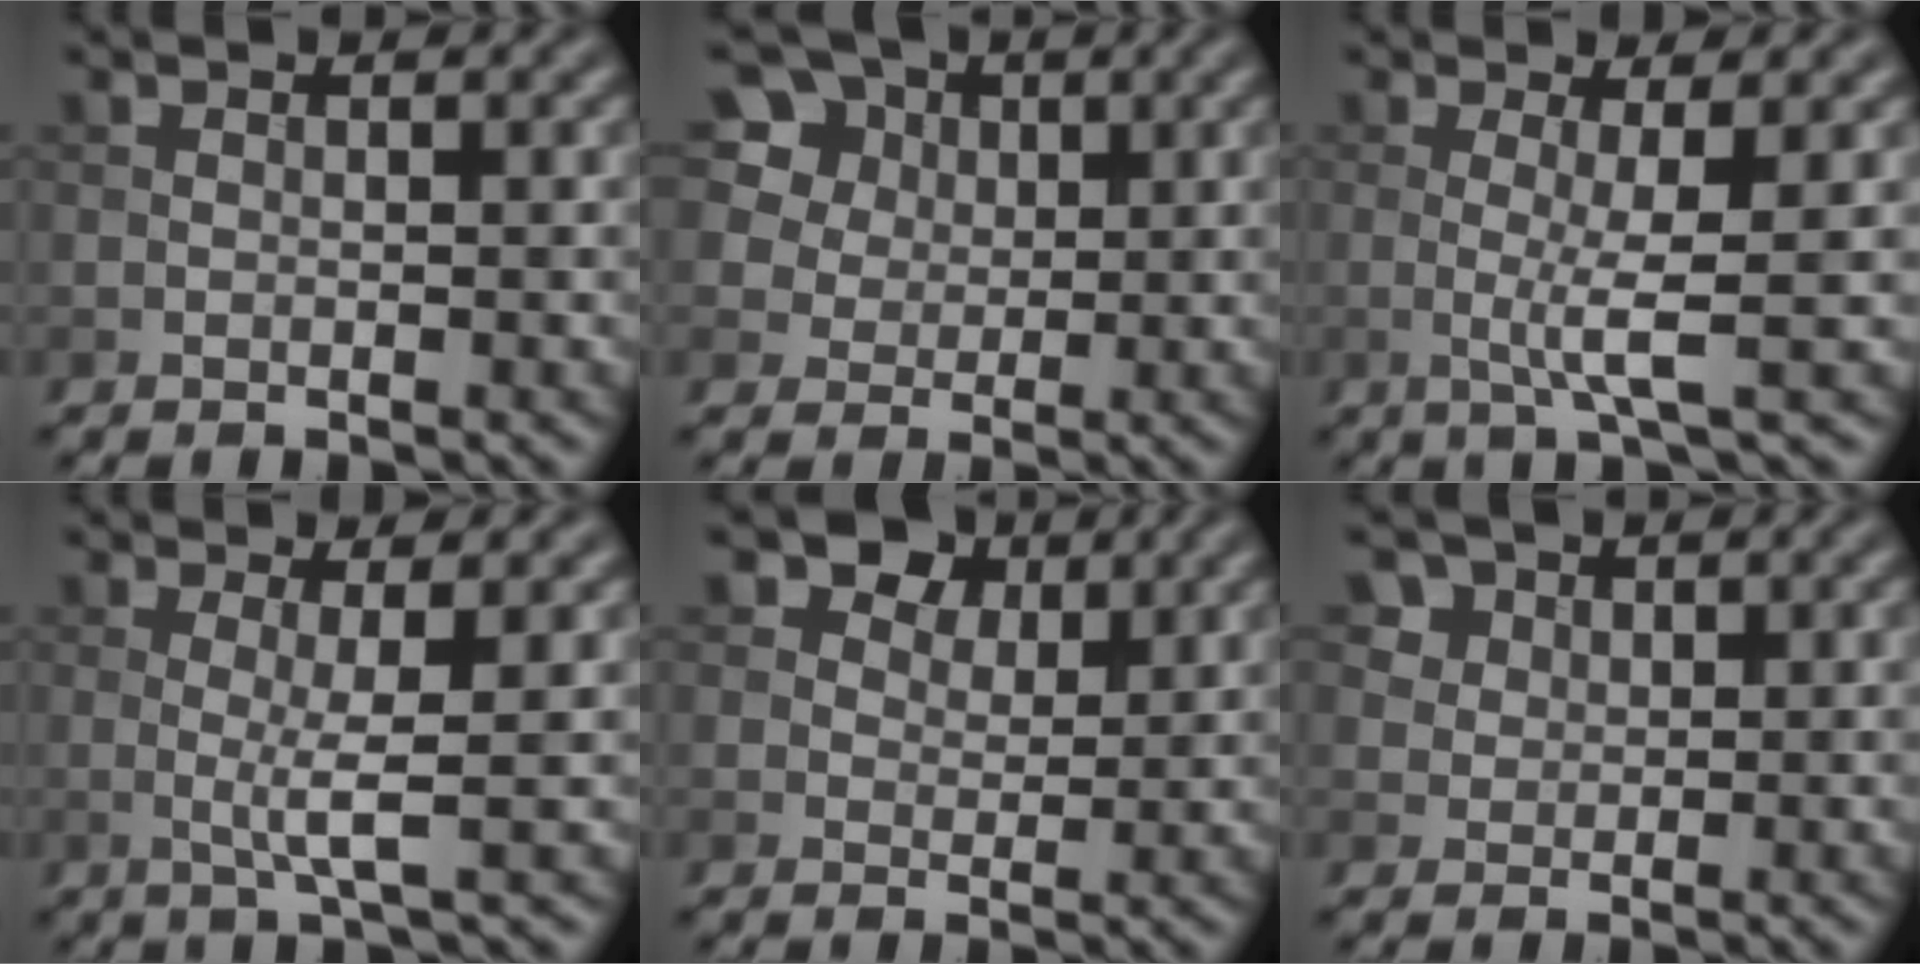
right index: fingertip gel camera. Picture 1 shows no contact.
{"total": 13.2, "force": [7.3, 9.5, 5.5], "torque": [-0.160, 0.033, 0.126]}
{"total": 3.2, "force": [0.0, 0.4, 3.2], "torque": [-0.059, -0.009, -0.002]}
{"total": 2.8, "force": [0.2, 0.3, 2.8], "torque": [-0.053, -0.008, 0.000]}
{"total": 5.3, "force": [3.4, 3.5, 2.3], "torque": [-0.044, -0.014, 0.054]}
{"total": 6.5, "force": [3.6, 4.8, 2.5], "torque": [-0.057, 0.005, 0.061]}